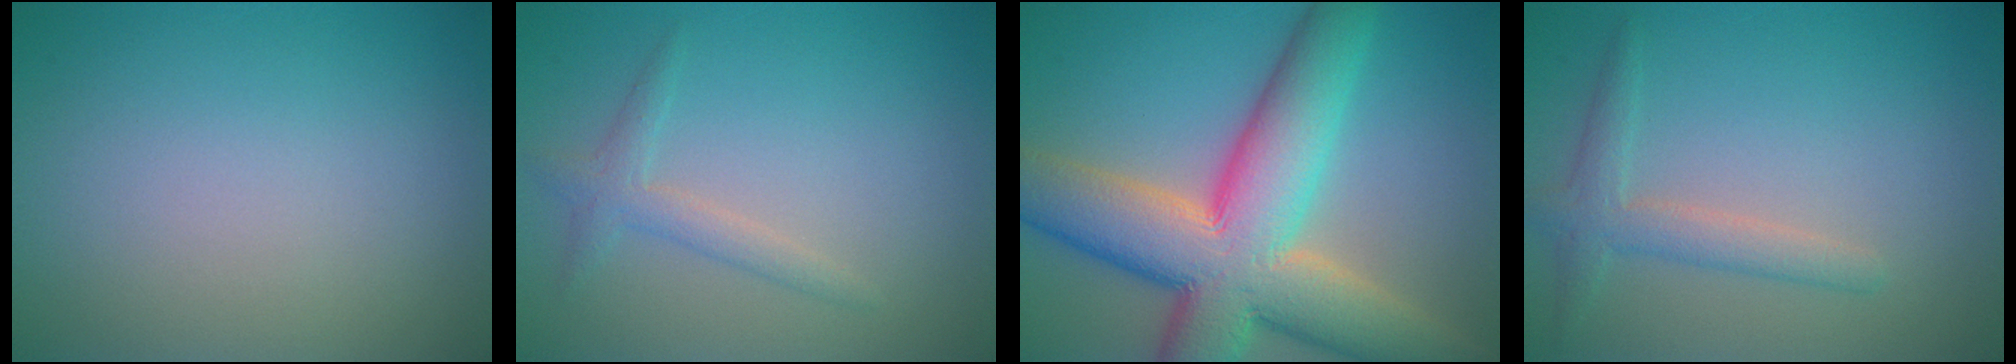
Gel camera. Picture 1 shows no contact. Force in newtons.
{"total": 1.9, "press": 1.9, "slide": 0.0}
{"total": 13.7, "press": 13.7, "slide": 0.9}
{"total": 2.6, "press": 2.6, "slide": 0.1}